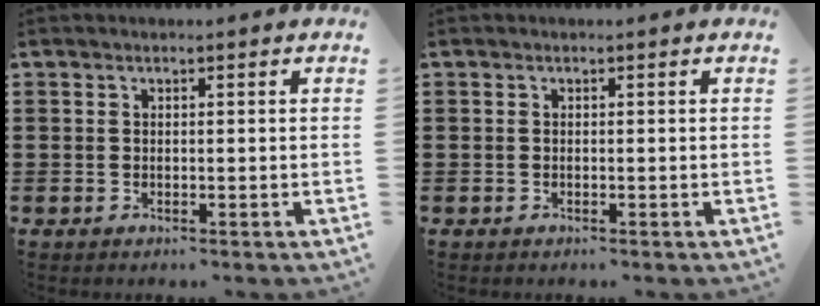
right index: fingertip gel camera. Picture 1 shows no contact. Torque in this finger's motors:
{"motor_torque": [0.68, 1.46, 0.02, 0.01]}